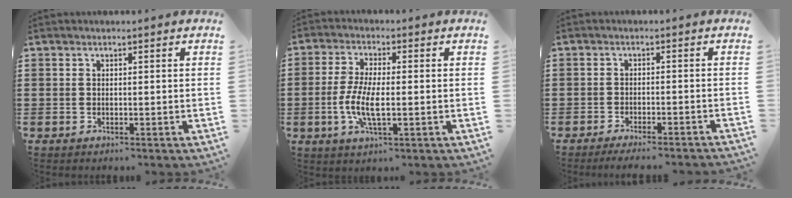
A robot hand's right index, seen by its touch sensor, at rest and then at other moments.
{"total": 6.7, "force": [-1.3, 2.2, 6.2], "torque": [-0.134, -0.005, -0.029]}
{"total": 2.1, "force": [-1.9, -0.2, 0.8], "torque": [-0.013, 0.000, -0.037]}